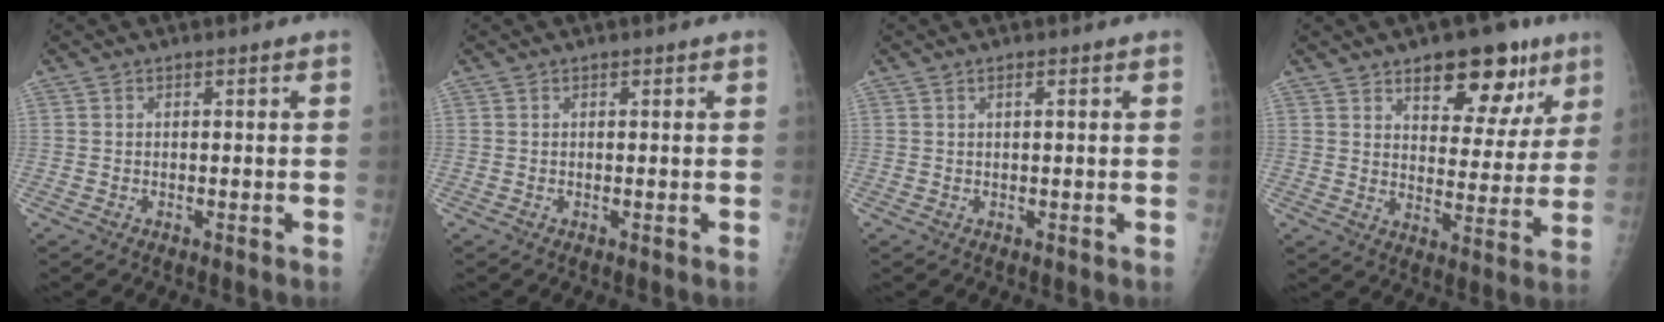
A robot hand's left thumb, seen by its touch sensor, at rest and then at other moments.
{"total": 0.0}
{"total": 0.9, "force": [0.4, 0.1, 0.8], "torque": [-0.016, 0.005, 0.006]}
{"total": 15.2, "force": [8.9, 7.5, 9.7], "torque": [-0.071, -0.042, 0.126]}